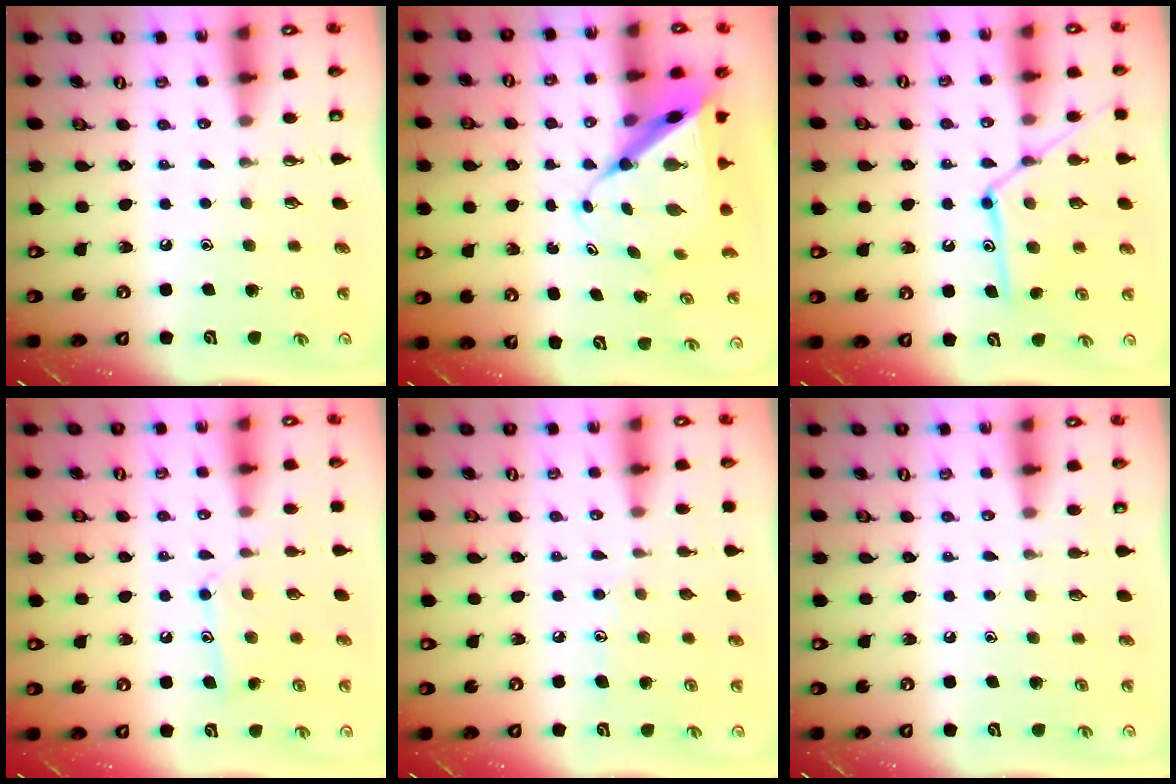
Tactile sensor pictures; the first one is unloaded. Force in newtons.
{"total": 10.1, "press": 10.1, "slide": 0.6}
{"total": 13.9, "press": 13.8, "slide": 0.9}
{"total": 10.4, "press": 10.4, "slide": 0.6}
{"total": 6.2, "press": 6.2, "slide": 0.4}
{"total": 2.8, "press": 2.8, "slide": 0.2}